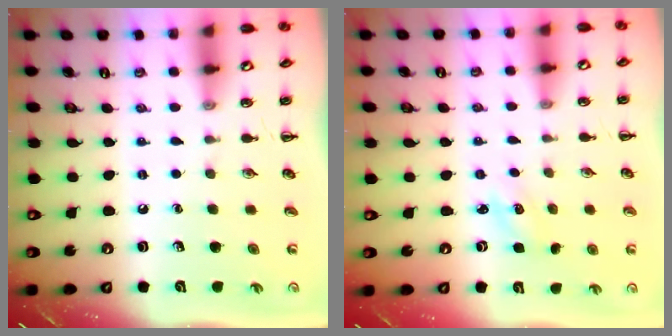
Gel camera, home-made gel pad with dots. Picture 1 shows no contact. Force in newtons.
{"total": 1.8, "press": 1.7, "slide": 0.5}